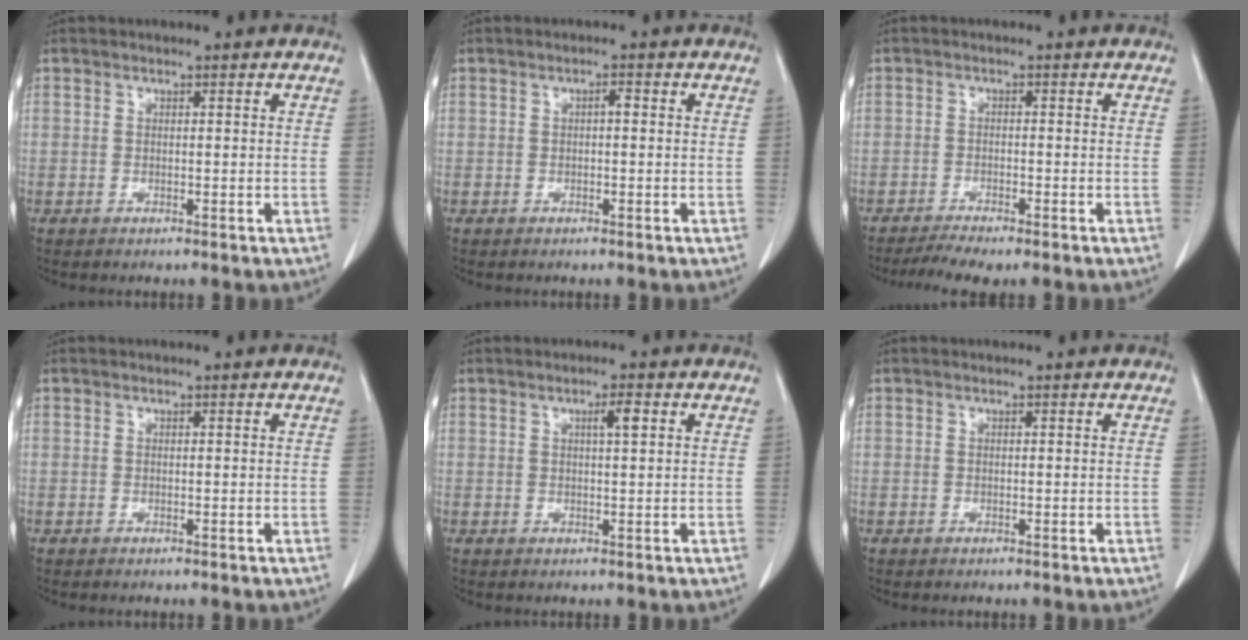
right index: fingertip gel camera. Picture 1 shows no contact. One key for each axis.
{"total": 1.0, "fx": 0.0, "fy": 0.3, "fz": 0.9, "tx": -0.015, "ty": 0.003, "tz": 0.000}
{"total": 3.9, "fx": -3.3, "fy": 0.1, "fz": 2.1, "tx": -0.037, "ty": -0.009, "tz": -0.058}
{"total": 0.0}
{"total": 2.2, "fx": 0.8, "fy": 0.2, "fz": 2.0, "tx": -0.036, "ty": 0.001, "tz": 0.013}
{"total": 0.0}